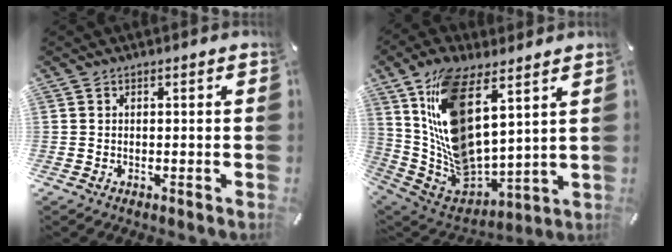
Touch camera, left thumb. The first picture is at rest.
{"total": 15.0, "force": [7.4, 7.0, 11.1], "torque": [-0.230, -0.059, 0.136]}